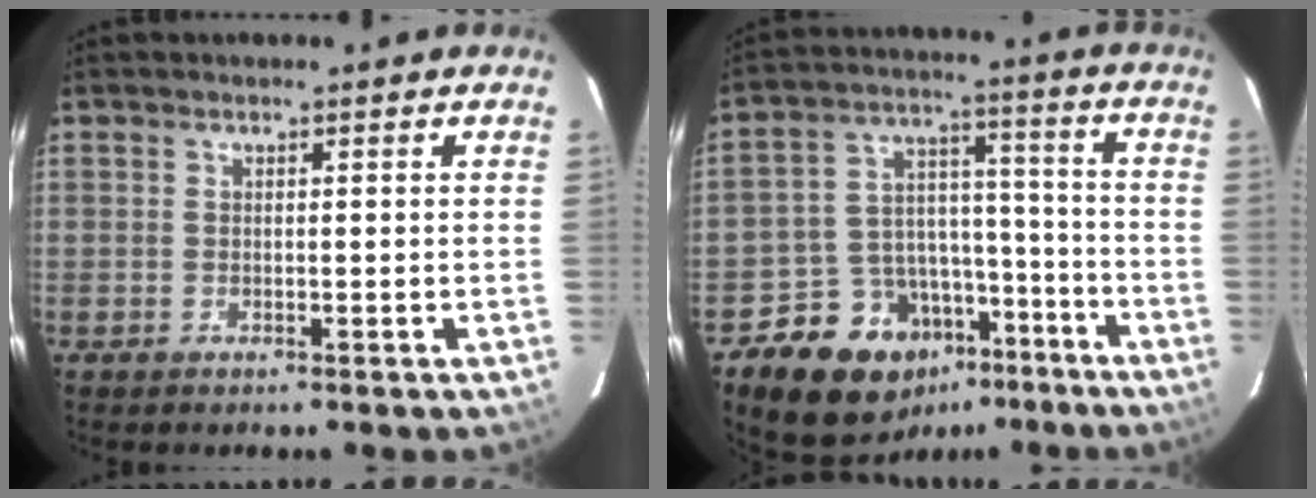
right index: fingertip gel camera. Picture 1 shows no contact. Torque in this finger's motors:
{"motor_torque": [0.26, -0.73, -0.30, -0.21]}